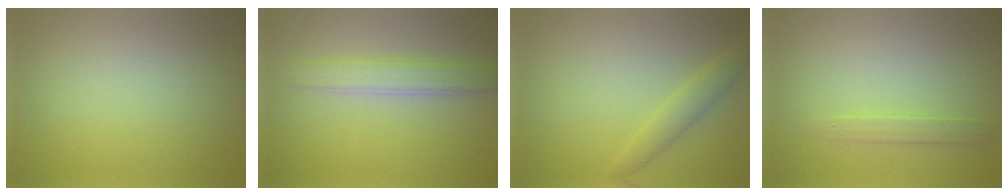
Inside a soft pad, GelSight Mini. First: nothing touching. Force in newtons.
{"total": 3.0, "press": 3.0, "slide": 0.1}
{"total": 1.9, "press": 1.9, "slide": 0.1}
{"total": 1.3, "press": 1.3, "slide": 0.2}